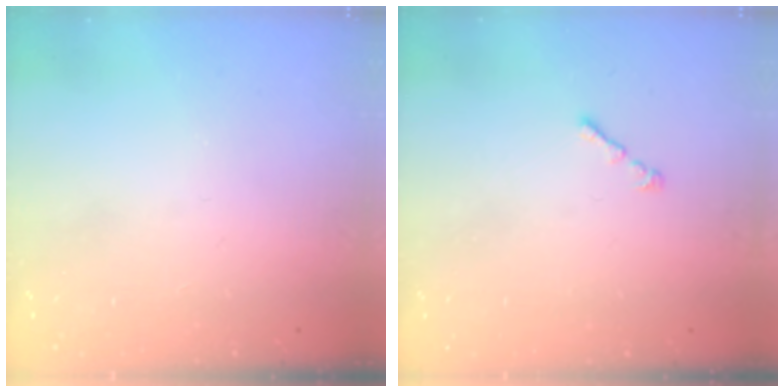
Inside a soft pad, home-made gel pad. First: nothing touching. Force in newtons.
{"total": 1.0, "press": 0.9, "slide": 0.5}